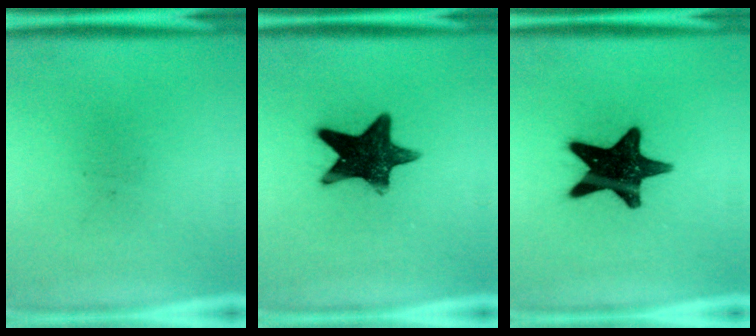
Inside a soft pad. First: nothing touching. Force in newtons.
{"total": 14.1}
{"total": 16.8}